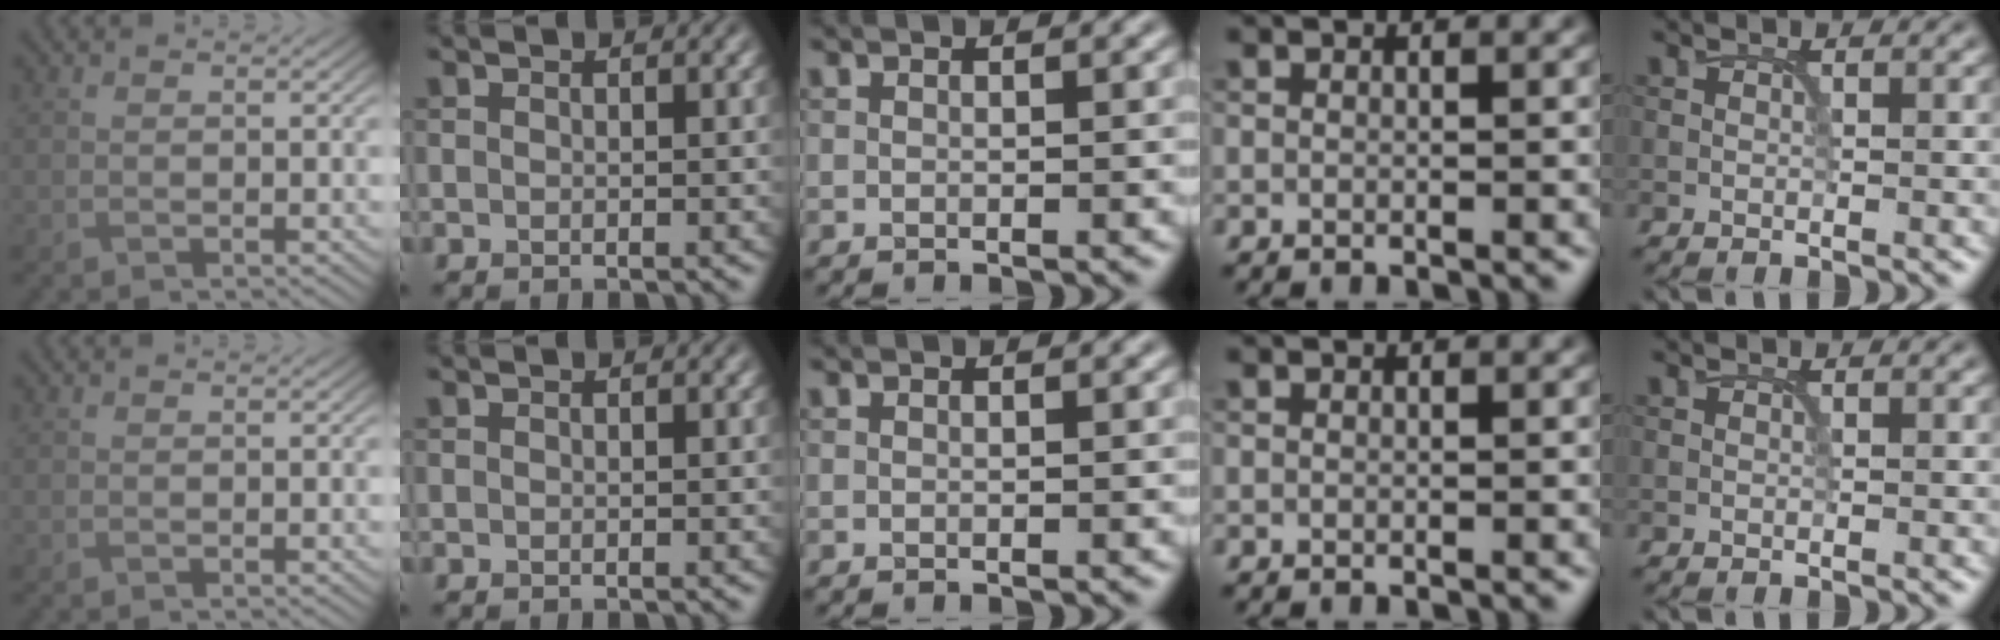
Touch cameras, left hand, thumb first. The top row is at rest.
{}